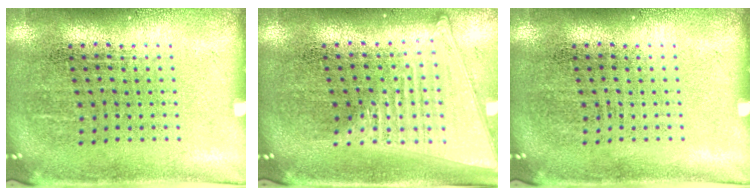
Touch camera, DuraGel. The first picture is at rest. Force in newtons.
{"total": 1.8, "press": 1.6, "slide": 0.9}
{"total": 0.0}